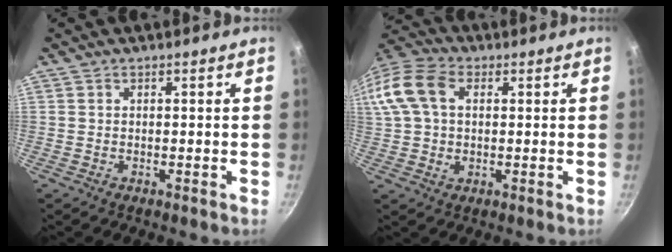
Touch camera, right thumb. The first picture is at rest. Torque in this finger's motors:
{"motor_torque": [0.03, 0.29, 0.47, -0.13, 0.34]}